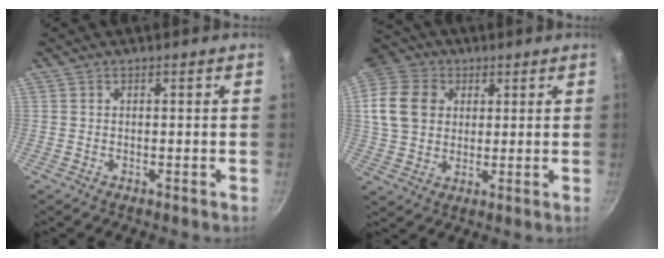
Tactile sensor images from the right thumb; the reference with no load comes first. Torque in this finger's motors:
{"motor_torque": [0.10, 0.50, 0.52, -0.27, 0.25]}